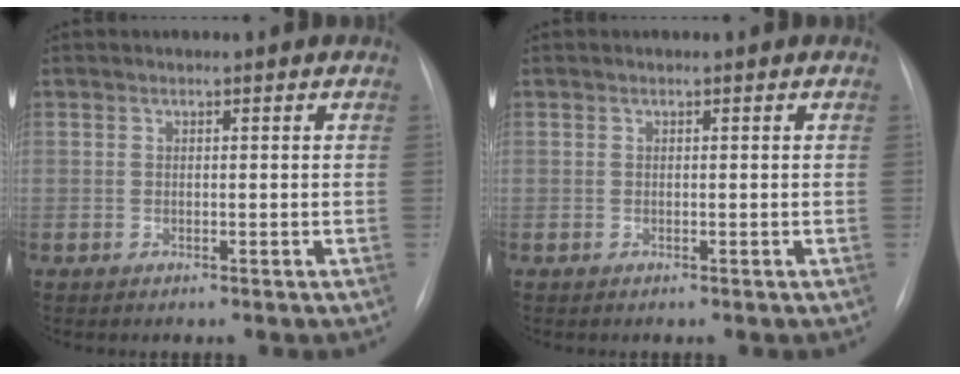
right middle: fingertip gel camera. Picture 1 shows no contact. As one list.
[{"total": 0.0}]